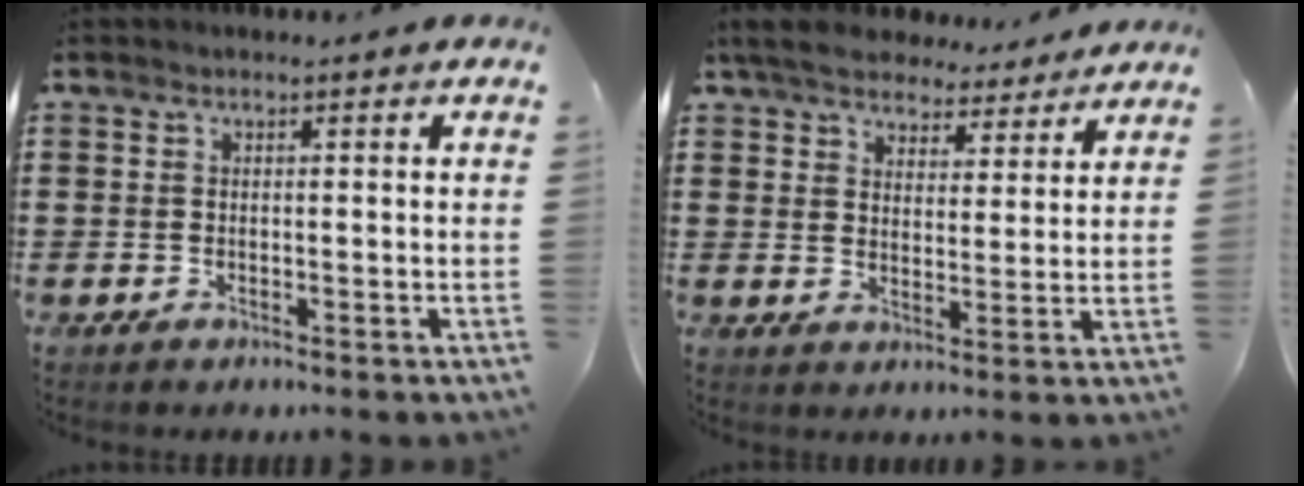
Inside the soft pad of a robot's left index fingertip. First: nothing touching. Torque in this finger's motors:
{"motor_torque": [1.20, -0.94, 1.05, 0.21]}